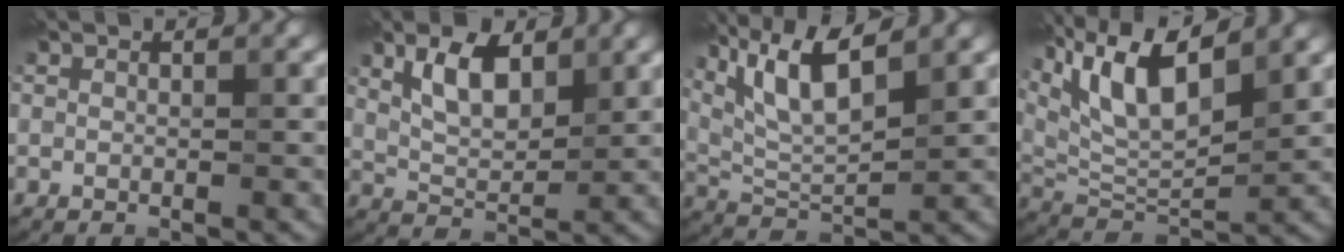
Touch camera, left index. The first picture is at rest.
{"total": 4.2, "force": [2.2, 2.0, 3.0], "torque": [-0.060, 0.007, 0.040]}
{"total": 6.8, "force": [3.9, 1.7, 5.3], "torque": [-0.109, 0.010, 0.079]}
{"total": 9.6, "force": [5.5, 3.1, 7.3], "torque": [-0.145, 0.009, 0.102]}